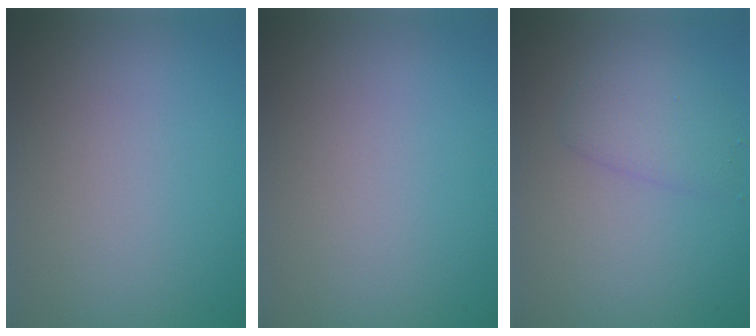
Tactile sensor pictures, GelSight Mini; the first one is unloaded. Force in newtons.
{"total": 0.0}
{"total": 2.4, "press": 2.4, "slide": 0.1}